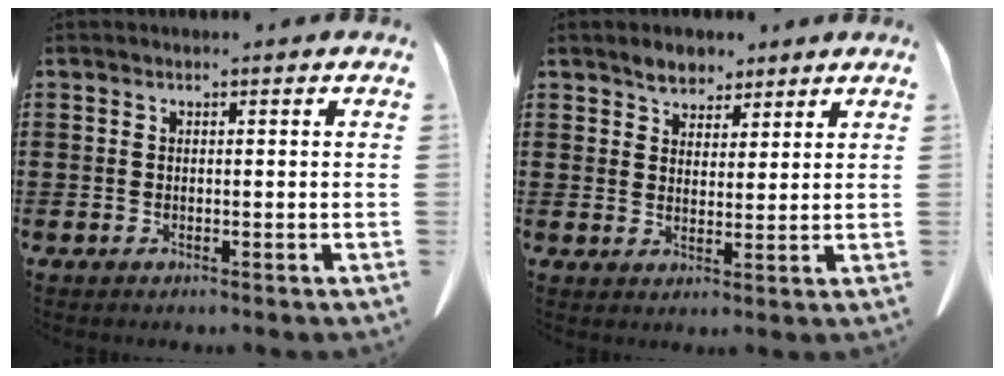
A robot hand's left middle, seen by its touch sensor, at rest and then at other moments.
{"total": 4.0, "force": [3.4, 1.8, 0.8], "torque": [-0.026, 0.002, 0.067]}